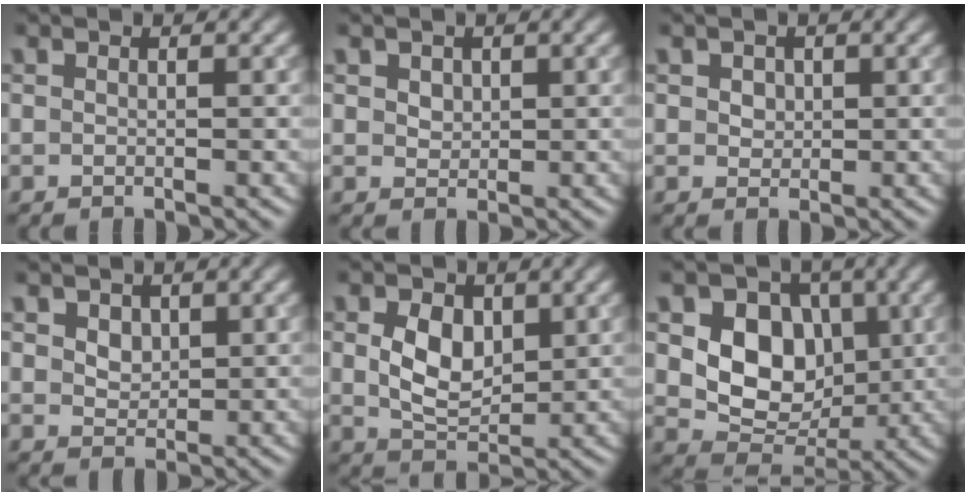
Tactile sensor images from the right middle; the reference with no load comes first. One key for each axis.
{"total": 1.5, "fx": 0.7, "fy": 1.1, "fz": 0.7, "tx": -0.011, "ty": 0.005, "tz": 0.007}
{"total": 1.7, "fx": 0.6, "fy": 1.3, "fz": 0.8, "tx": -0.011, "ty": 0.011, "tz": 0.005}
{"total": 2.3, "fx": 1.0, "fy": 1.6, "fz": 1.2, "tx": -0.023, "ty": 0.006, "tz": 0.016}
{"total": 4.6, "fx": 0.9, "fy": 3.1, "fz": 3.3, "tx": -0.072, "ty": -0.004, "tz": 0.017}
{"total": 8.1, "fx": 1.2, "fy": 6.3, "fz": 5.0, "tx": -0.090, "ty": -0.010, "tz": 0.017}